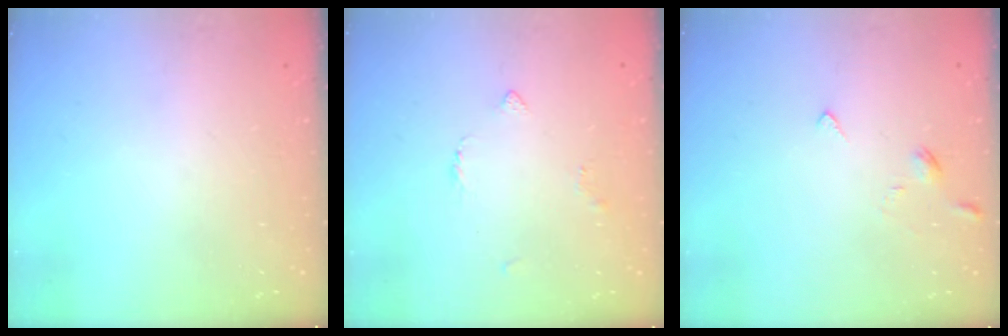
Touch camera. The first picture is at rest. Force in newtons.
{"total": 2.8, "press": 2.7, "slide": 0.7}
{"total": 2.8, "press": 2.8, "slide": 0.6}